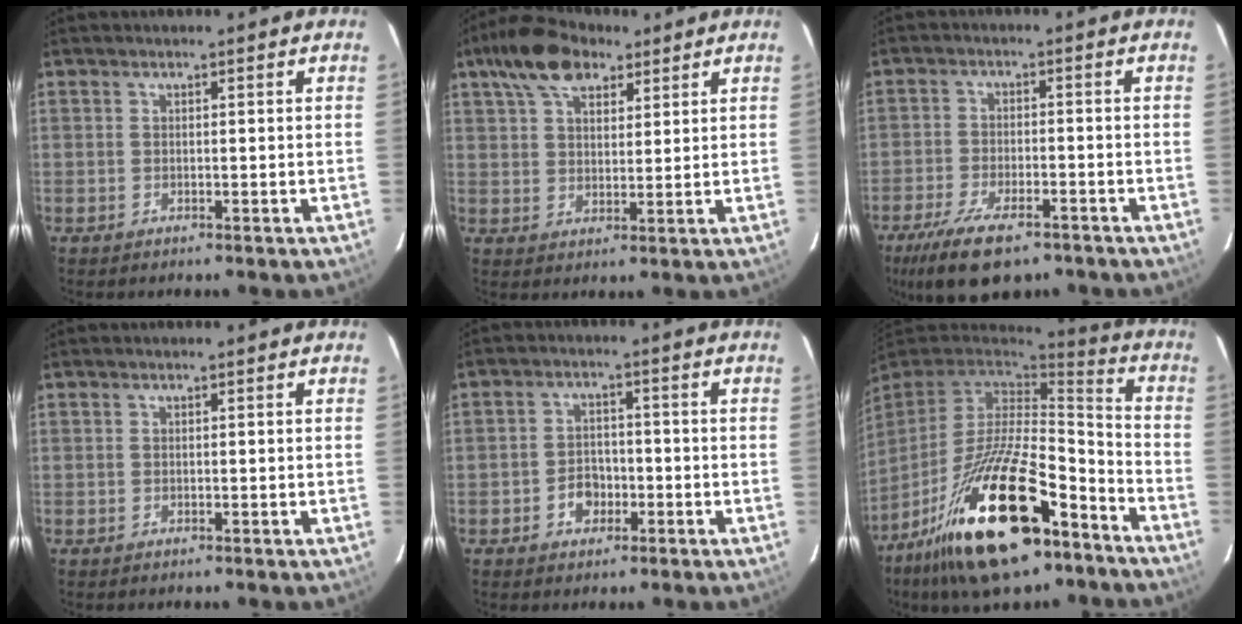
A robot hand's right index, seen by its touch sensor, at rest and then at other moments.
{"total": 11.3, "force": [6.8, 5.9, 6.9], "torque": [-0.128, 0.037, 0.113]}
{"total": 13.2, "force": [-9.1, 5.0, 8.1], "torque": [-0.184, -0.033, -0.156]}
{"total": 0.0}
{"total": 4.6, "force": [-2.0, 3.6, 2.1], "torque": [-0.048, 0.012, -0.026]}
{"total": 27.7, "force": [-16.6, 10.2, 19.7], "torque": [-0.383, -0.024, -0.275]}